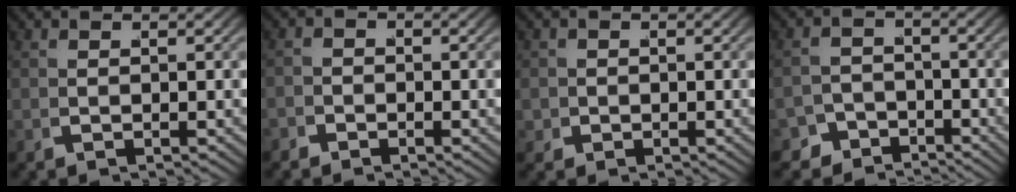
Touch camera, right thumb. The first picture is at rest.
{"total": 1.3, "force": [-1.2, 0.5, -0.3], "torque": [0.019, 0.006, -0.030]}
{"total": 2.4, "force": [-0.4, 2.2, 1.0], "torque": [-0.022, -0.011, -0.001]}
{"total": 5.8, "force": [-4.5, 3.5, 1.0], "torque": [0.023, -0.024, -0.078]}